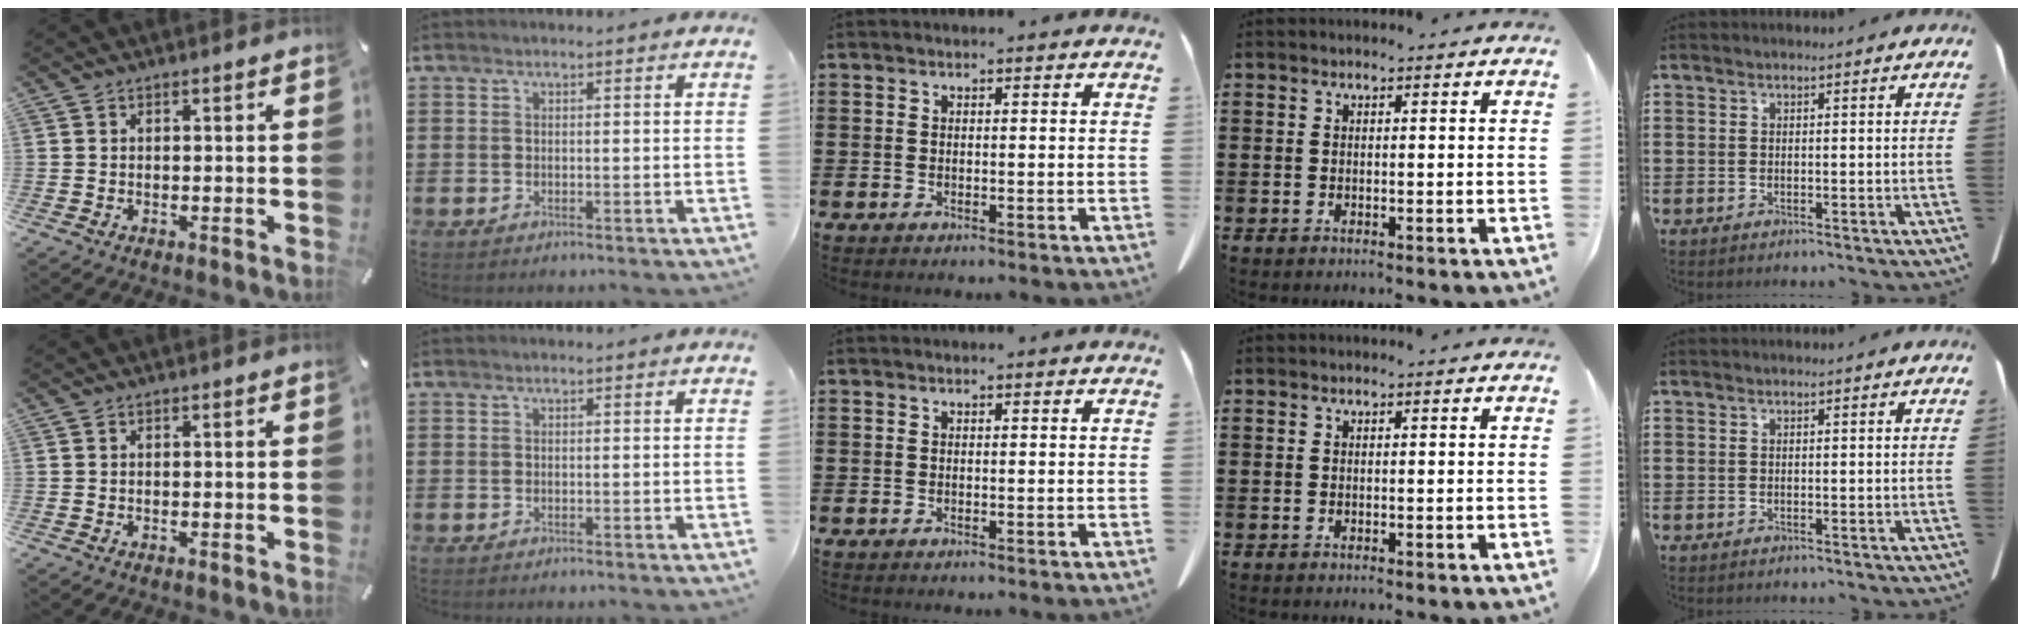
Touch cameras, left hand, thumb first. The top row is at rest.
{}